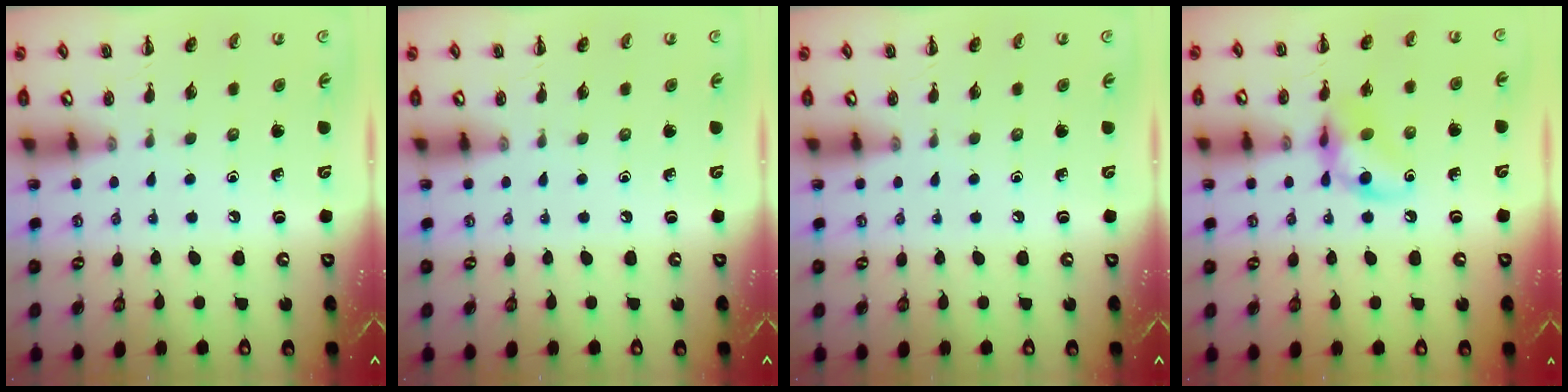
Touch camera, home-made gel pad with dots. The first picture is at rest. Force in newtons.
{"total": 0.0}
{"total": 0.0}
{"total": 11.2, "press": 11.1, "slide": 1.4}